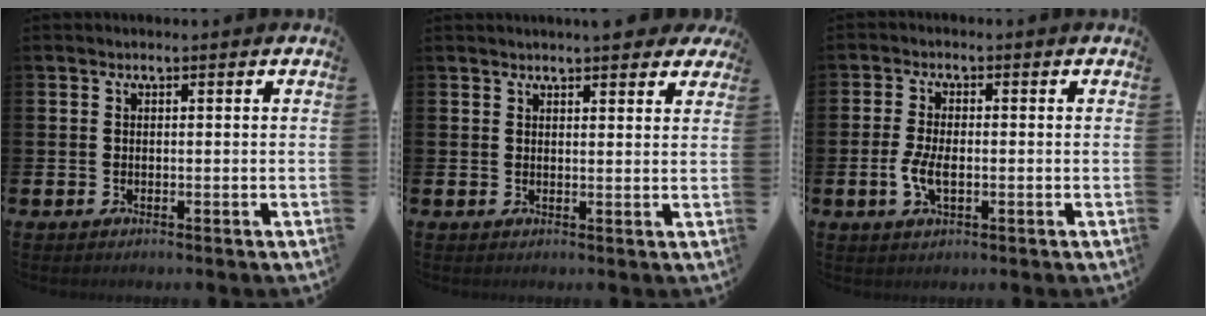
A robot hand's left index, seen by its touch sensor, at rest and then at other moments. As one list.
[{"total": 2.4, "force": [2.4, 0.3, 0.3], "torque": [-0.002, -0.012, 0.042]}, {"total": 3.9, "force": [-0.7, 1.8, 3.3], "torque": [-0.065, 0.002, -0.014]}]